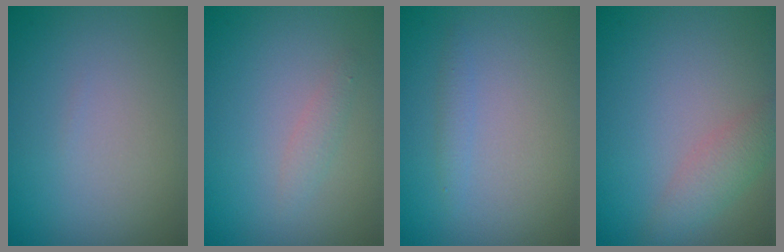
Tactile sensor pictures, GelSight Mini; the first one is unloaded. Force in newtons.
{"total": 1.1, "press": 1.1, "slide": 0.0}
{"total": 0.9, "press": 0.9, "slide": 0.0}
{"total": 2.3, "press": 2.3, "slide": 0.0}